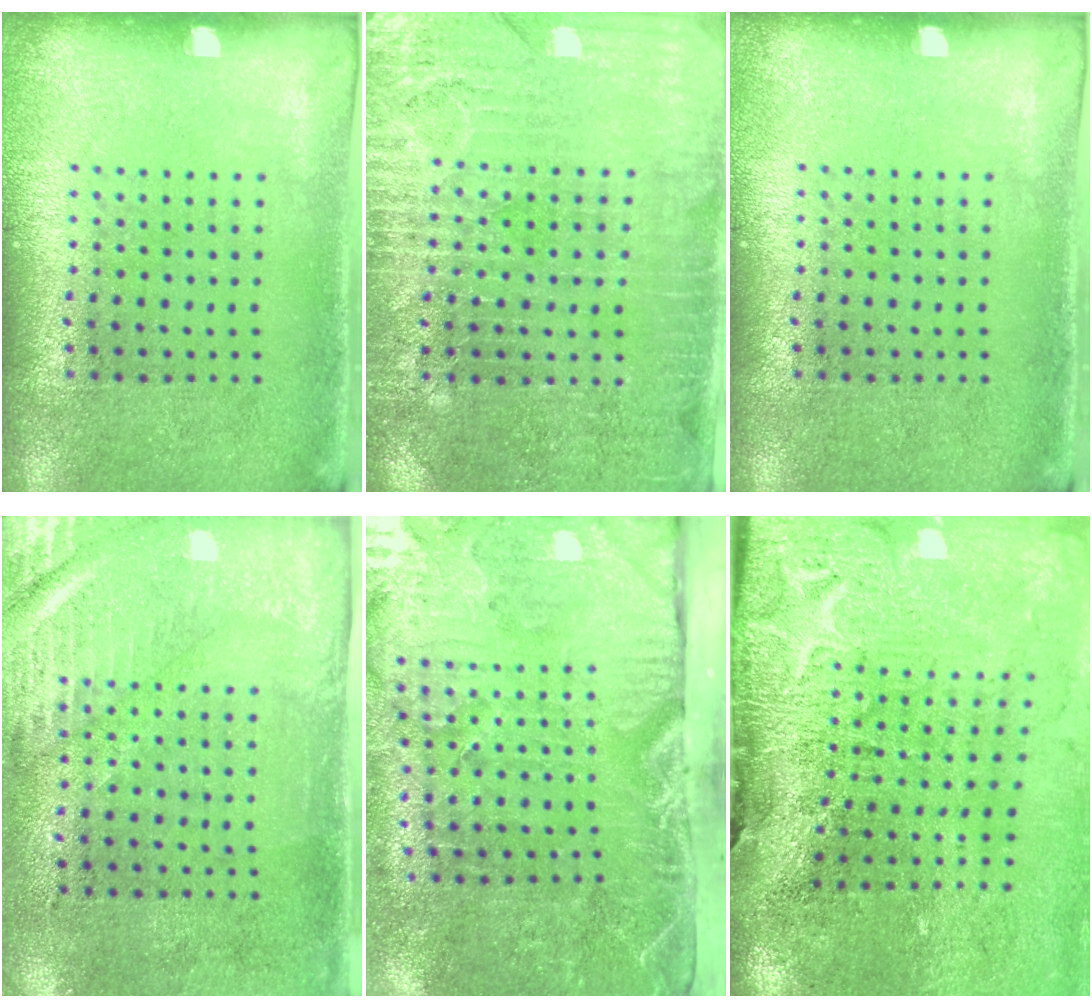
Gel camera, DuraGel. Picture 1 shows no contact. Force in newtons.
{"total": 3.3, "press": 3.0, "slide": 1.3}
{"total": 0.0}
{"total": 2.9, "press": 2.5, "slide": 1.5}
{"total": 5.2, "press": 4.4, "slide": 2.8}
{"total": 3.7, "press": 3.3, "slide": 1.7}